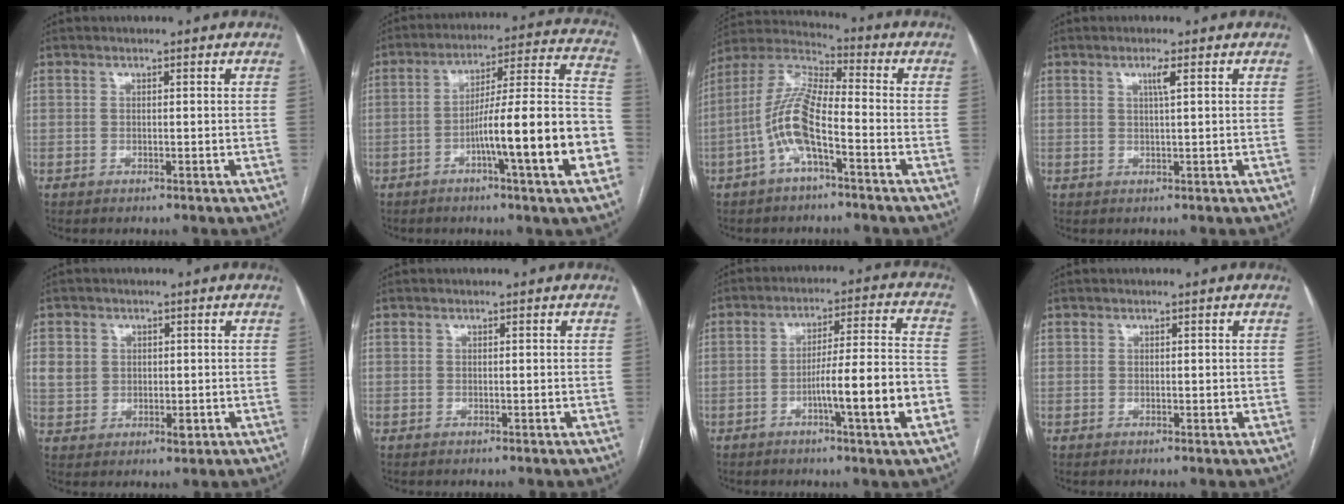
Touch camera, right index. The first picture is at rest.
{"total": 17.9, "force": [-6.1, 0.1, 16.8], "torque": [-0.216, 0.017, -0.092]}
{"total": 10.6, "force": [-3.8, 2.5, 9.6], "torque": [-0.210, 0.018, -0.076]}
{"total": 1.8, "force": [0.7, -0.3, 1.6], "torque": [-0.030, -0.002, 0.013]}
{"total": 5.4, "force": [0.7, 4.7, 2.6], "torque": [-0.047, 0.004, 0.021]}
{"total": 0.0}
{"total": 12.0, "force": [-4.3, -0.3, 11.2], "torque": [-0.174, 0.005, -0.066]}
{"total": 0.7, "force": [0.2, 0.6, 0.3], "torque": [0.002, 0.001, 0.000]}